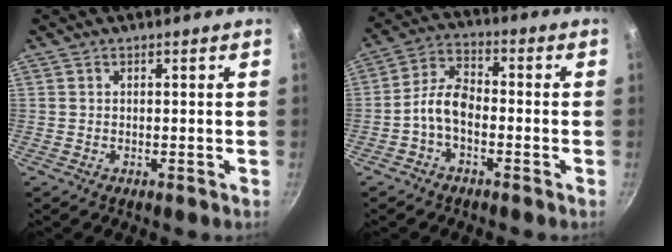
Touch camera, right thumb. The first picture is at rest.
{"total": 7.3, "force": [-2.4, 4.2, 5.4], "torque": [-0.096, 0.040, -0.056]}